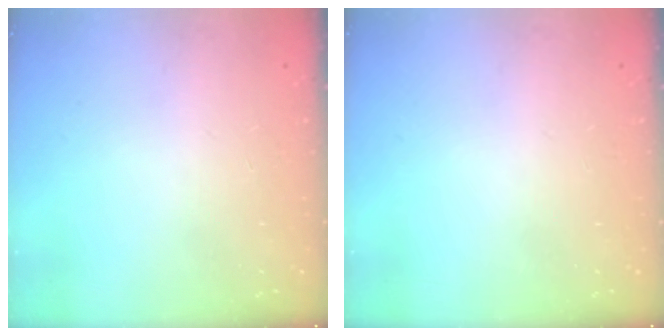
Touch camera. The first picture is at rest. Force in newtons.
{"total": 0.0}